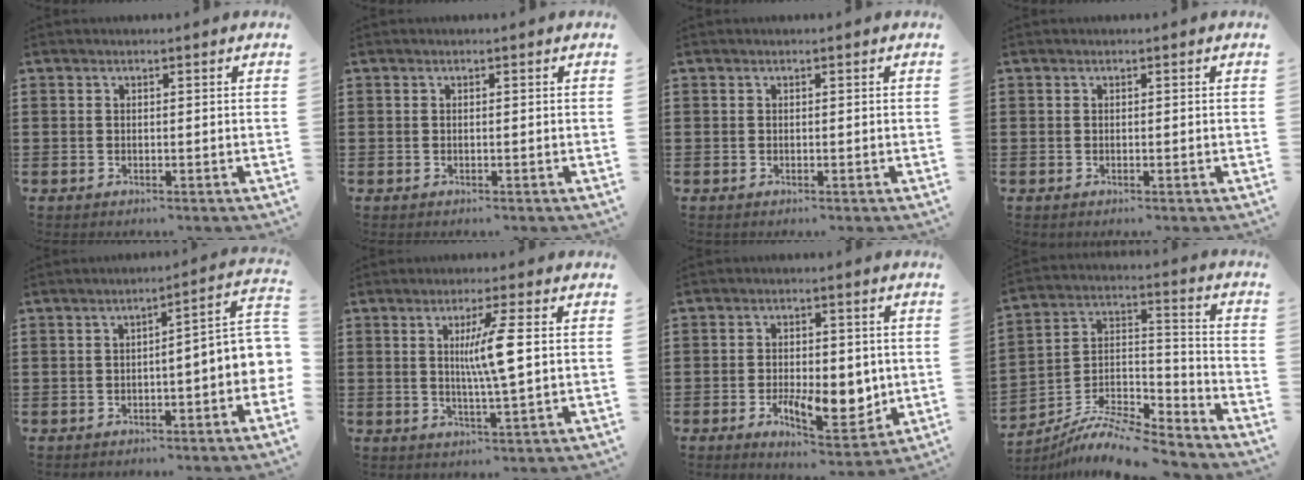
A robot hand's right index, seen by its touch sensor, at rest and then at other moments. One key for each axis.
{"total": 0.0}
{"total": 0.0}
{"total": 0.0}
{"total": 4.4, "fx": -1.1, "fy": 0.6, "fz": 4.3, "tx": -0.070, "ty": -0.023, "tz": -0.027}
{"total": 7.1, "fx": 1.0, "fy": -0.4, "fz": 7.1, "tx": -0.133, "ty": -0.005, "tz": 0.010}
{"total": 8.9, "fx": -1.6, "fy": 4.7, "fz": 7.3, "tx": -0.111, "ty": -0.005, "tz": -0.027}
{"total": 9.0, "fx": -8.2, "fy": 1.9, "fz": 3.3, "tx": -0.067, "ty": 0.013, "tz": -0.165}